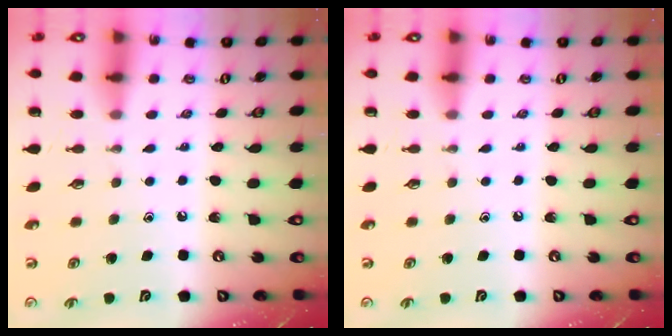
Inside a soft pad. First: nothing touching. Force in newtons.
{"total": 0.0}